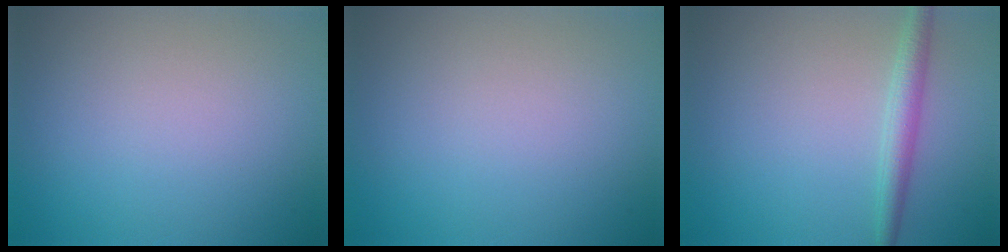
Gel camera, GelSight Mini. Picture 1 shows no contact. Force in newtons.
{"total": 0.0}
{"total": 2.3, "press": 2.3, "slide": 0.1}